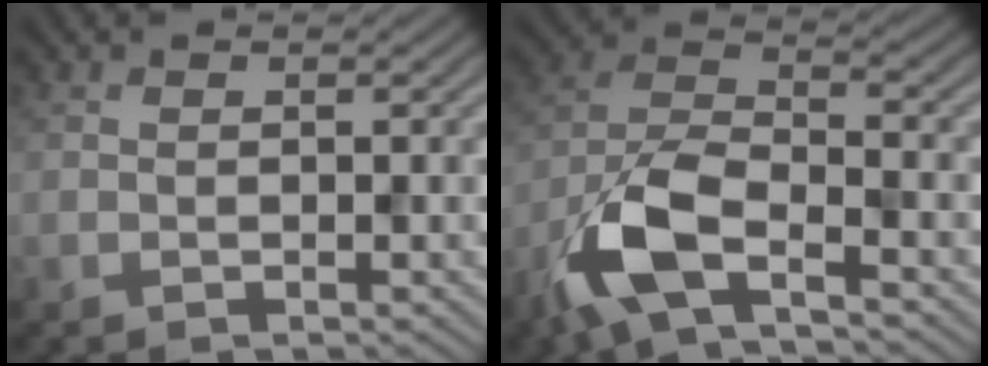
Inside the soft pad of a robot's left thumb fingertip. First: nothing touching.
{"total": 9.5, "force": [-5.3, 3.5, 7.0], "torque": [-0.149, 0.002, -0.122]}